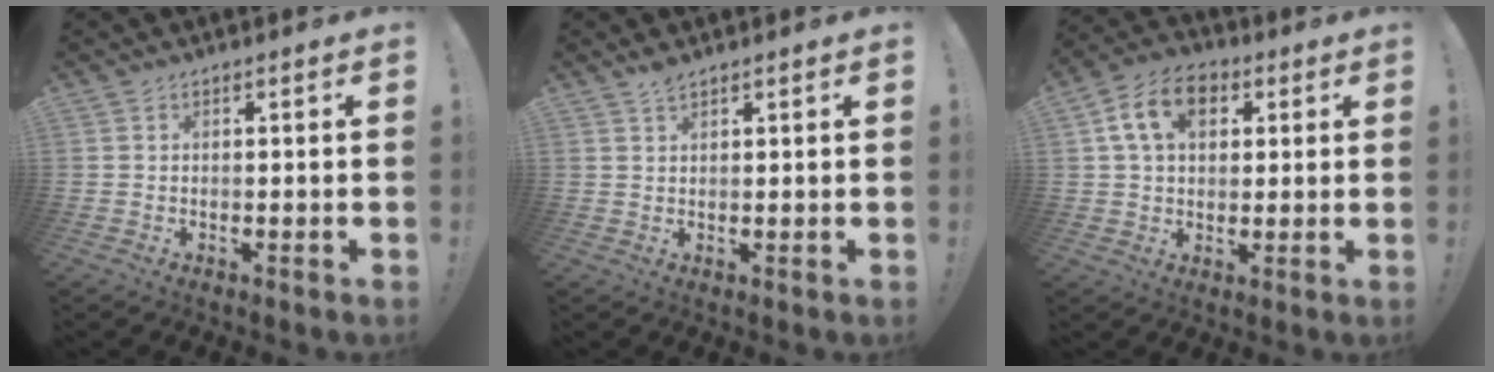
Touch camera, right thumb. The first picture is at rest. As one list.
[{"total": 2.3, "force": [1.9, 0.6, 1.1], "torque": [-0.011, -0.011, 0.032]}, {"total": 12.3, "force": [4.3, 8.5, 7.8], "torque": [-0.131, 0.009, 0.085]}]